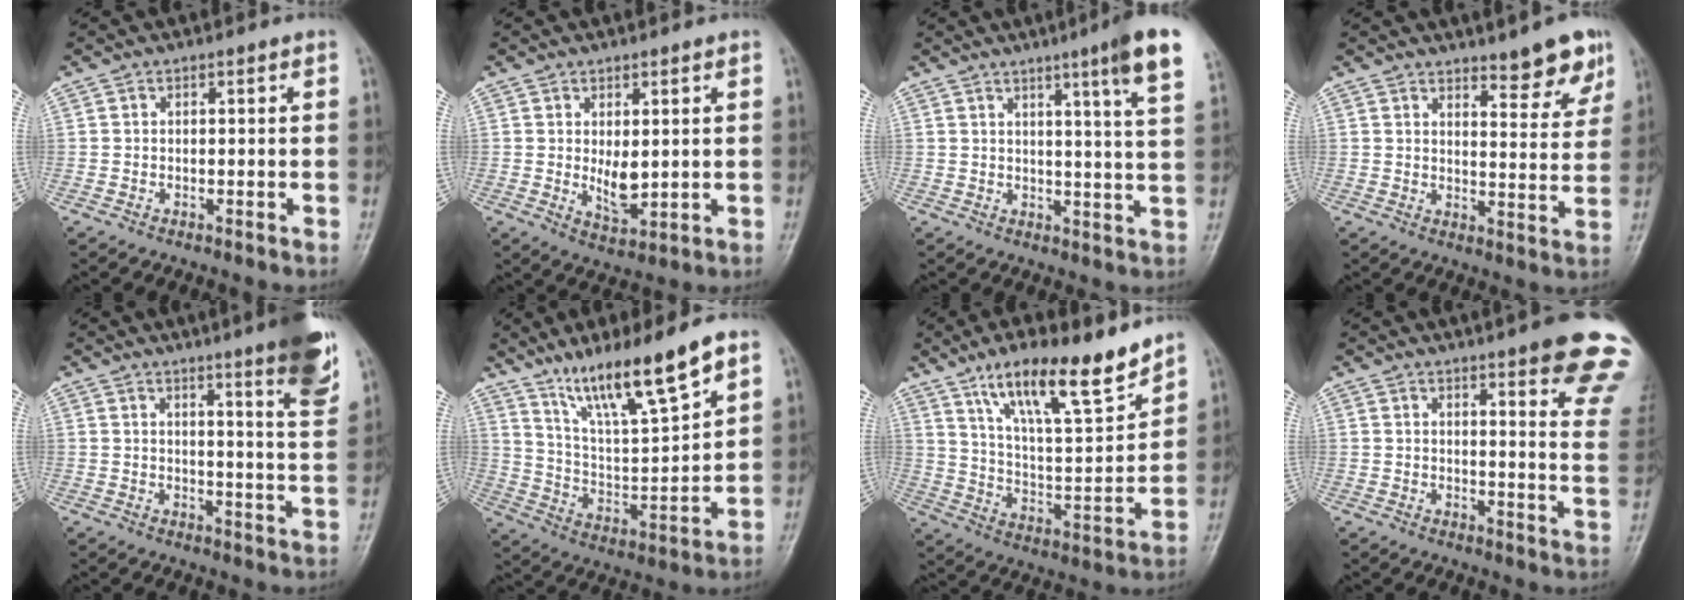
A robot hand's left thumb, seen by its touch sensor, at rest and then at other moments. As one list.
[{"total": 4.9, "force": [0.7, 2.4, 4.2], "torque": [-0.062, -0.017, 0.021]}, {"total": 10.8, "force": [6.2, -0.2, 8.8], "torque": [-0.118, -0.032, 0.075]}, {"total": 8.3, "force": [6.2, 2.3, 5.1], "torque": [-0.039, -0.044, 0.087]}, {"total": 11.4, "force": [7.0, 1.0, 8.9], "torque": [-0.104, -0.043, 0.085]}, {"total": 15.7, "force": [11.2, 2.4, 10.7], "torque": [-0.174, -0.062, 0.214]}, {"total": 17.0, "force": [12.1, 3.8, 11.3], "torque": [-0.165, -0.069, 0.216]}, {"total": 18.0, "force": [12.6, 2.8, 12.5], "torque": [-0.129, -0.065, 0.139]}]